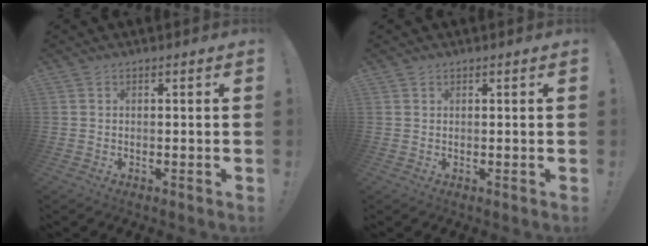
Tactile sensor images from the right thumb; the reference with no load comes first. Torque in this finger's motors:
{"motor_torque": [-0.03, -0.14, -0.33, 0.24, 0.03]}